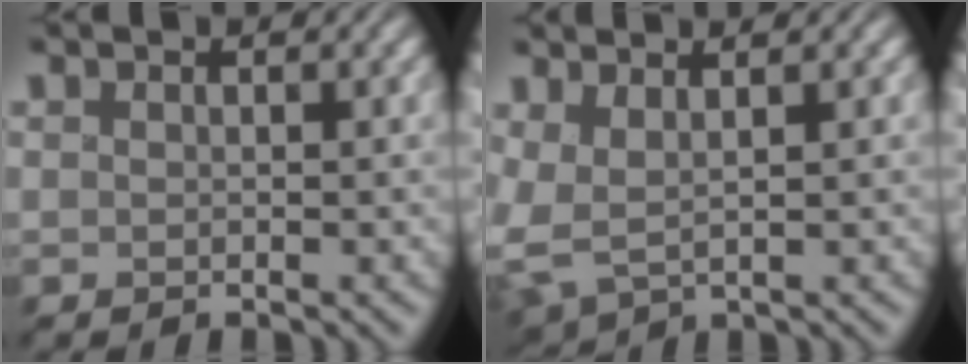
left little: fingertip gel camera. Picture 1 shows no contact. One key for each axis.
{"total": 4.3, "fx": 0.9, "fy": 2.3, "fz": 3.6, "tx": -0.092, "ty": 0.000, "tz": 0.025}